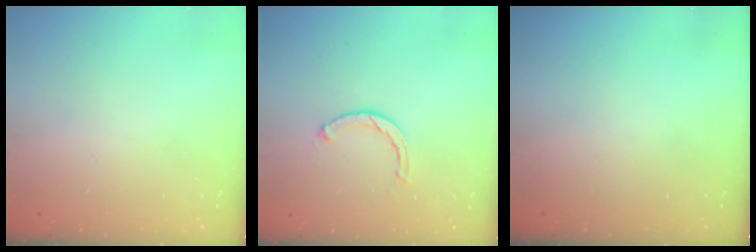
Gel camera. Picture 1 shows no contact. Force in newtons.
{"total": 3.3, "press": 3.2, "slide": 0.7}
{"total": 0.0}